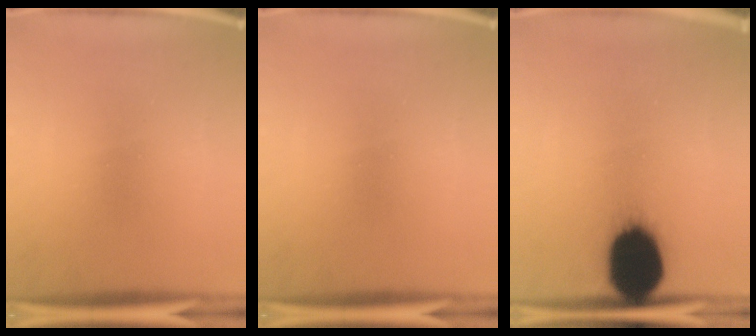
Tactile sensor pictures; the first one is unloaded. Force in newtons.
{"total": 0.0}
{"total": 19.9}